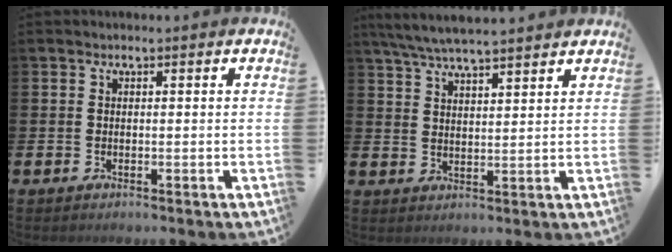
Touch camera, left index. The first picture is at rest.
{"total": 5.7, "force": [5.4, 0.3, 1.7], "torque": [-0.053, -0.018, 0.099]}